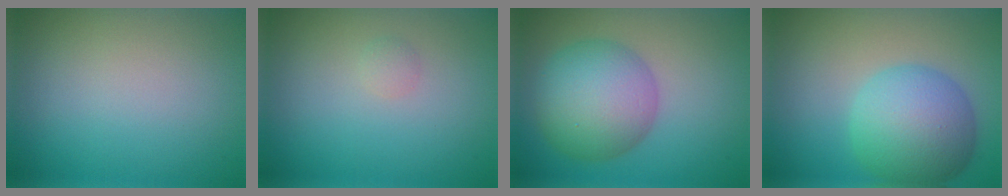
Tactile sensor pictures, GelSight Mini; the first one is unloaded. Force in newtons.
{"total": 0.6, "press": 0.6, "slide": 0.1}
{"total": 8.1, "press": 8.1, "slide": 0.2}
{"total": 7.9, "press": 7.9, "slide": 0.2}